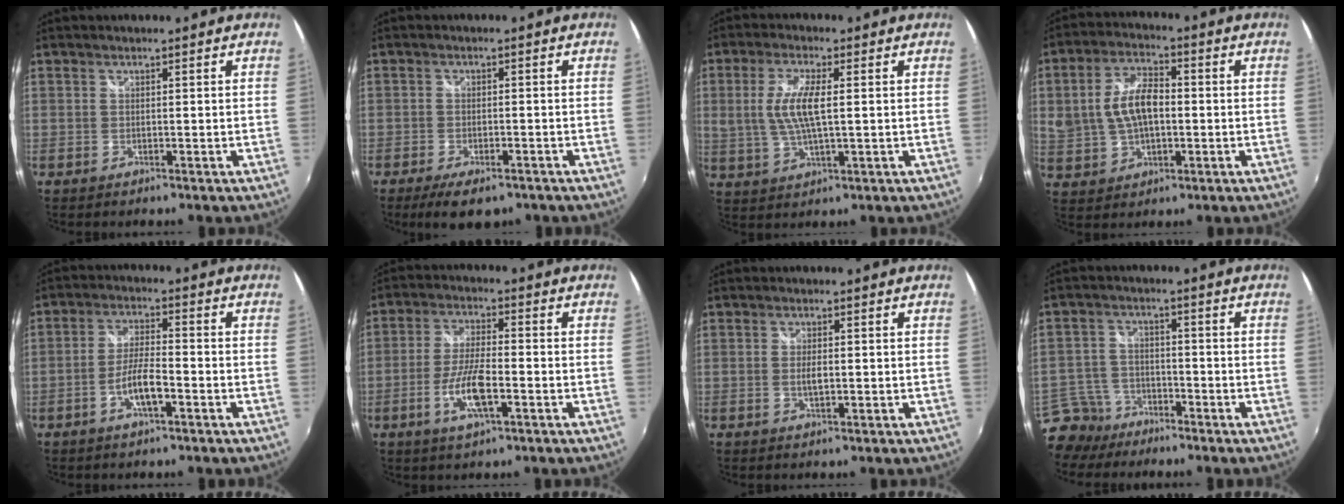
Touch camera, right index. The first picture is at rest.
{"total": 7.3, "force": [-5.2, 2.8, 4.3], "torque": [-0.099, -0.021, -0.083]}
{"total": 7.9, "force": [0.8, 2.1, 7.6], "torque": [-0.154, -0.001, 0.019]}
{"total": 10.0, "force": [0.2, 5.7, 8.2], "torque": [-0.164, 0.013, 0.012]}
{"total": 6.0, "force": [-2.8, 1.2, 5.2], "torque": [-0.104, 0.003, -0.051]}
{"total": 8.8, "force": [-3.3, 2.3, 7.9], "torque": [-0.161, -0.005, -0.065]}
{"total": 2.1, "force": [-0.3, 0.8, 2.0], "torque": [-0.035, -0.002, -0.004]}
{"total": 7.0, "force": [-5.3, 4.5, 1.1], "torque": [-0.036, 0.015, -0.099]}